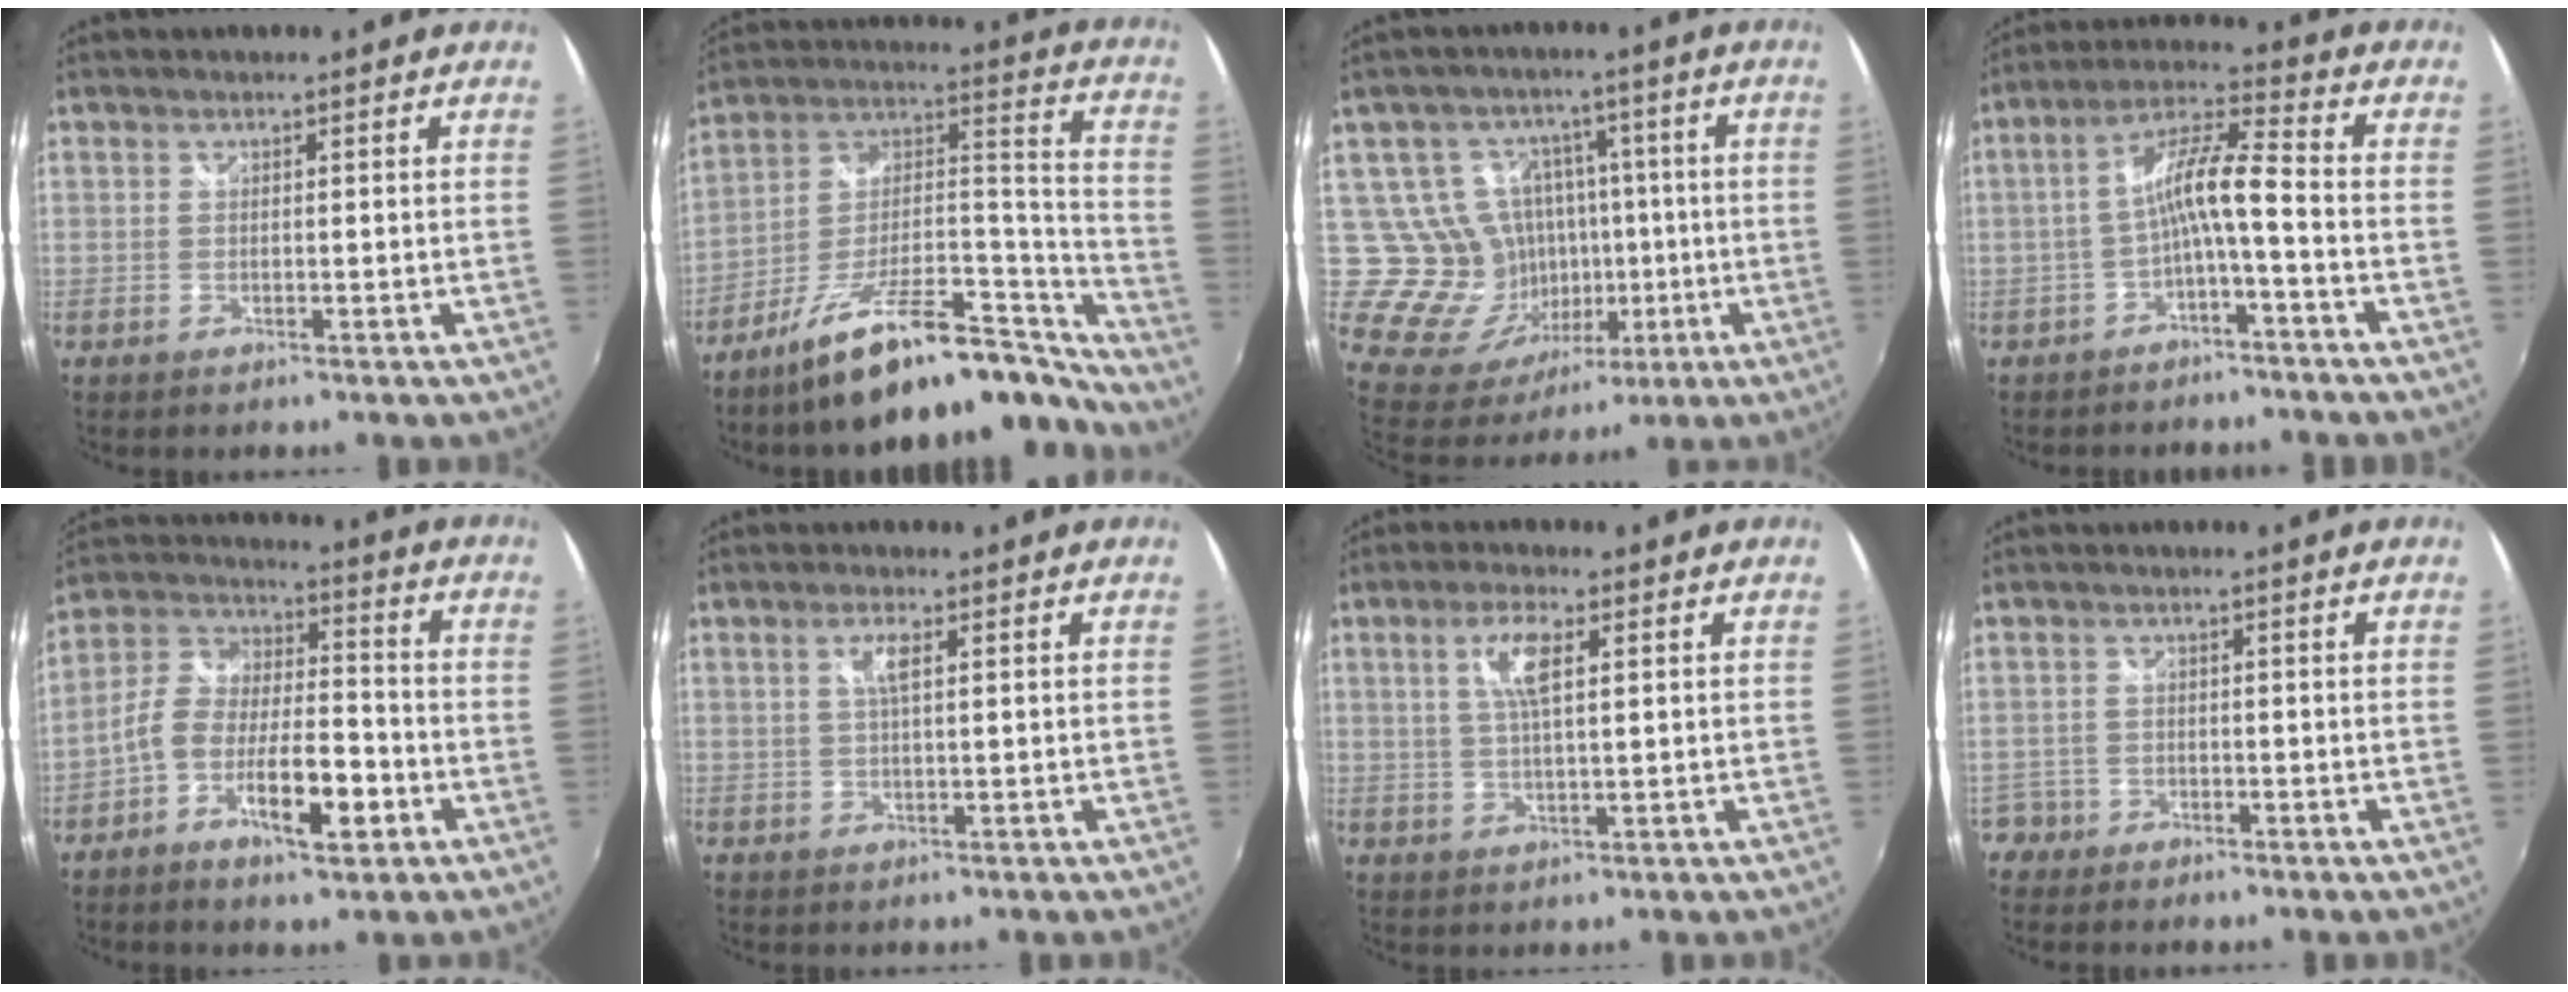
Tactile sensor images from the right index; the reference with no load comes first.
{"total": 24.2, "force": [-19.1, 6.6, 13.4], "torque": [-0.179, 0.022, -0.292]}
{"total": 14.2, "force": [-0.1, 13.3, 5.0], "torque": [-0.118, 0.018, 0.017]}
{"total": 7.8, "force": [-2.9, 0.7, 7.3], "torque": [-0.161, 0.017, -0.049]}
{"total": 12.0, "force": [-5.0, 5.0, 9.8], "torque": [-0.190, 0.016, -0.085]}
{"total": 2.7, "force": [0.8, 0.3, 2.5], "torque": [-0.048, 0.003, 0.013]}
{"total": 5.5, "force": [1.8, 1.3, 5.0], "torque": [-0.095, 0.004, 0.033]}
{"total": 2.9, "force": [-1.7, 2.3, -0.1], "torque": [-0.005, 0.010, -0.033]}